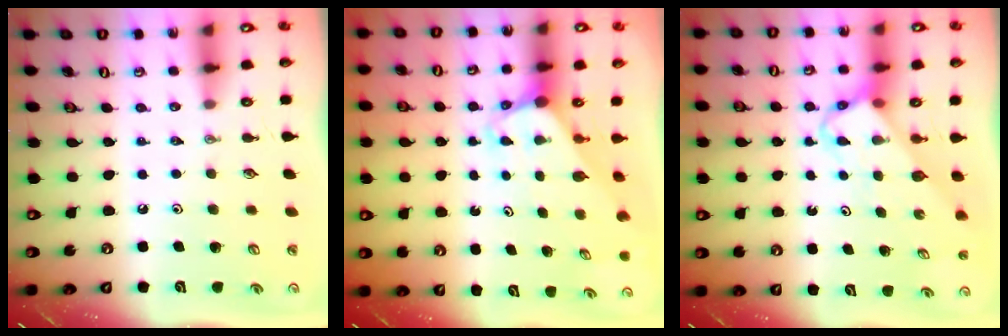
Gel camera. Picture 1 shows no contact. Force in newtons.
{"total": 3.3, "press": 3.3, "slide": 0.1}
{"total": 3.7, "press": 3.7, "slide": 0.1}